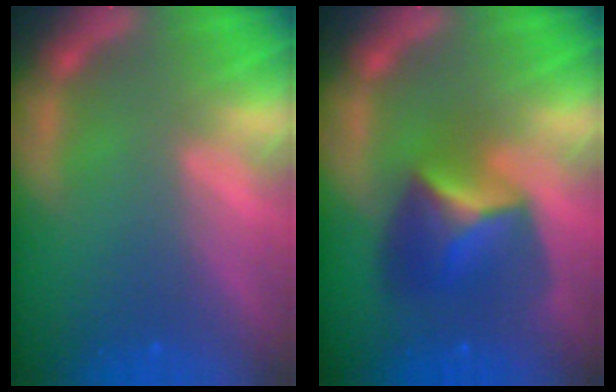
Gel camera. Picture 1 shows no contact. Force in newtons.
{"total": 5.9}